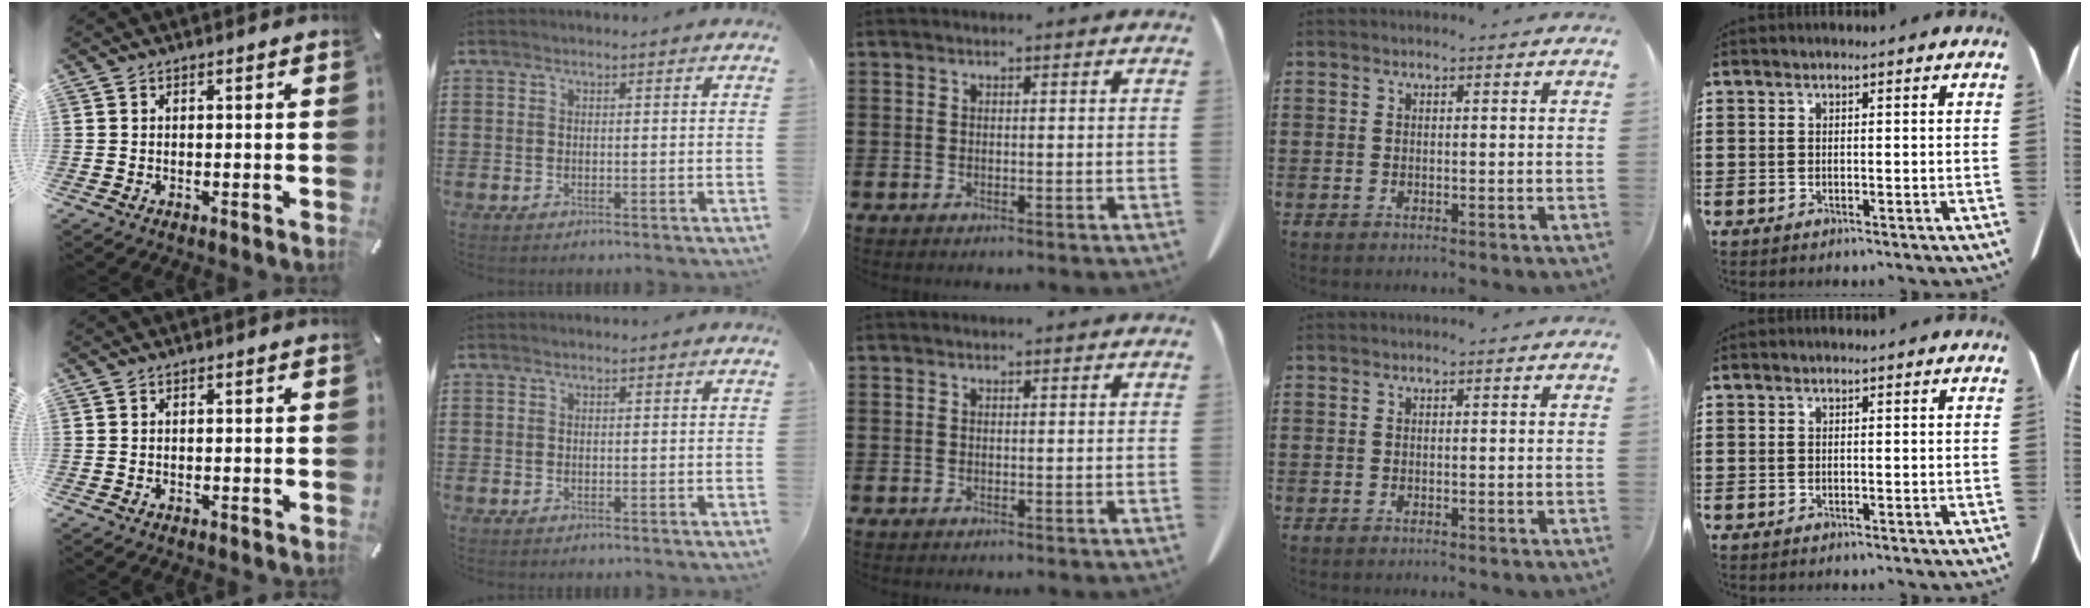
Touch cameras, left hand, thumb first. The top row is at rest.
{}